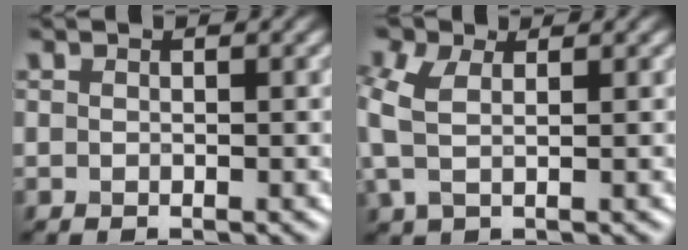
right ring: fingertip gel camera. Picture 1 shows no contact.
{"total": 4.2, "force": [0.9, 2.4, 3.4], "torque": [-0.097, 0.005, 0.010]}